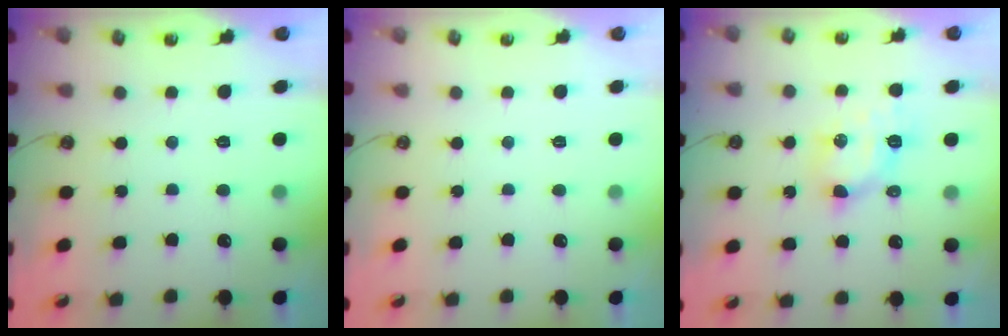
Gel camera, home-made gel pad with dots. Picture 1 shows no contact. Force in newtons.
{"total": 0.0}
{"total": 7.0, "press": 6.9, "slide": 0.6}